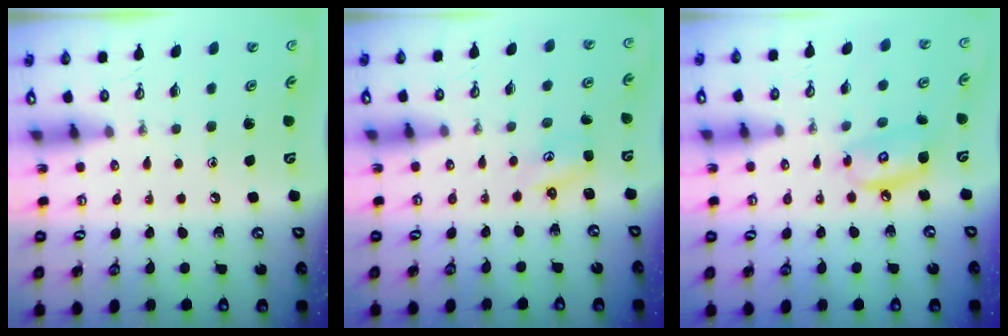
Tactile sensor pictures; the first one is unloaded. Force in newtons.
{"total": 1.7, "press": 1.7, "slide": 0.3}
{"total": 8.1, "press": 8.1, "slide": 0.6}